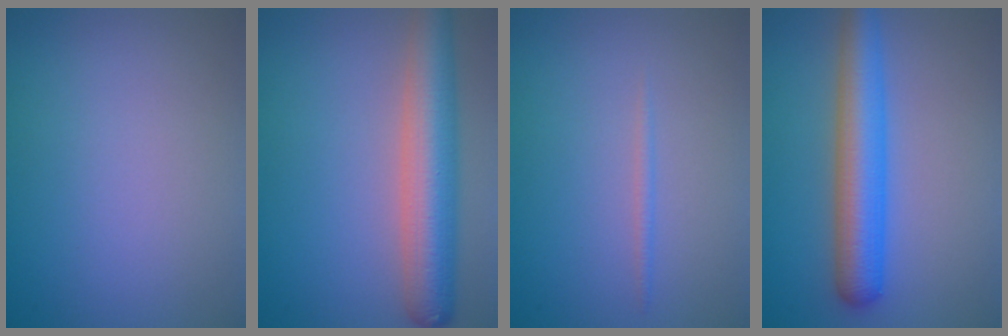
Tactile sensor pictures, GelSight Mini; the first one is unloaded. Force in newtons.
{"total": 7.5, "press": 7.5, "slide": 0.4}
{"total": 0.7, "press": 0.7, "slide": 0.1}
{"total": 5.9, "press": 5.9, "slide": 0.1}